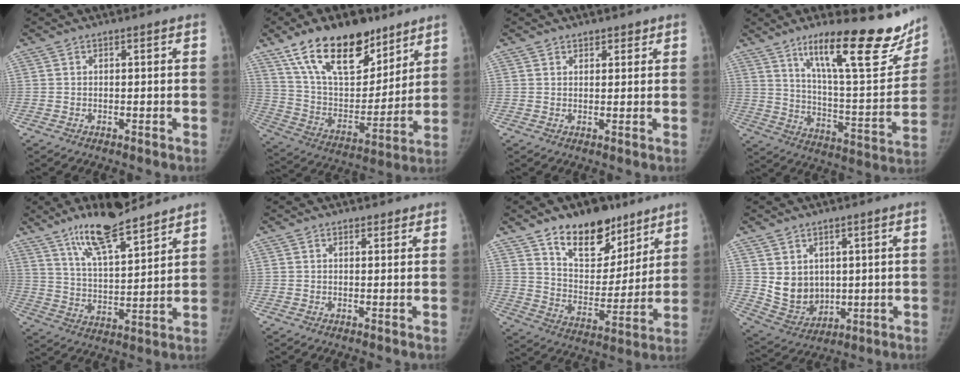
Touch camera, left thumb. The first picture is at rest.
{"total": 23.0, "force": [14.8, 11.6, 13.3], "torque": [-0.186, -0.054, 0.265]}
{"total": 2.0, "force": [1.5, 1.3, 0.4], "torque": [0.014, -0.007, 0.016]}
{"total": 25.4, "force": [16.5, 6.5, 18.2], "torque": [-0.219, -0.079, 0.256]}
{"total": 14.5, "force": [10.9, 3.4, 8.9], "torque": [-0.138, -0.060, 0.196]}
{"total": 1.2, "force": [0.9, 0.6, 0.2], "torque": [0.006, -0.006, 0.010]}
{"total": 17.3, "force": [11.6, 9.8, 8.3], "torque": [-0.071, -0.072, 0.195]}
{"total": 8.6, "force": [1.9, 7.2, 4.4], "torque": [-0.047, -0.025, 0.062]}